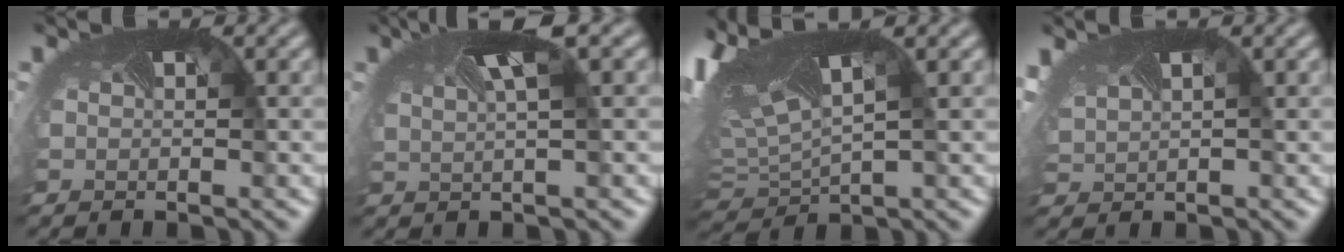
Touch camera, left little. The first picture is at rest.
{"total": 3.7, "force": [1.8, 0.6, 3.1], "torque": [-0.063, 0.005, 0.029]}
{"total": 12.9, "force": [3.7, 6.3, 10.6], "torque": [-0.220, 0.025, 0.080]}
{"total": 4.8, "force": [1.9, 2.7, 3.5], "torque": [-0.098, 0.016, 0.041]}